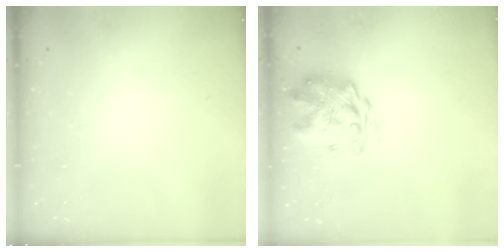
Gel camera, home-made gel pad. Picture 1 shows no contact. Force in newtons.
{"total": 3.1, "press": 2.7, "slide": 1.6}